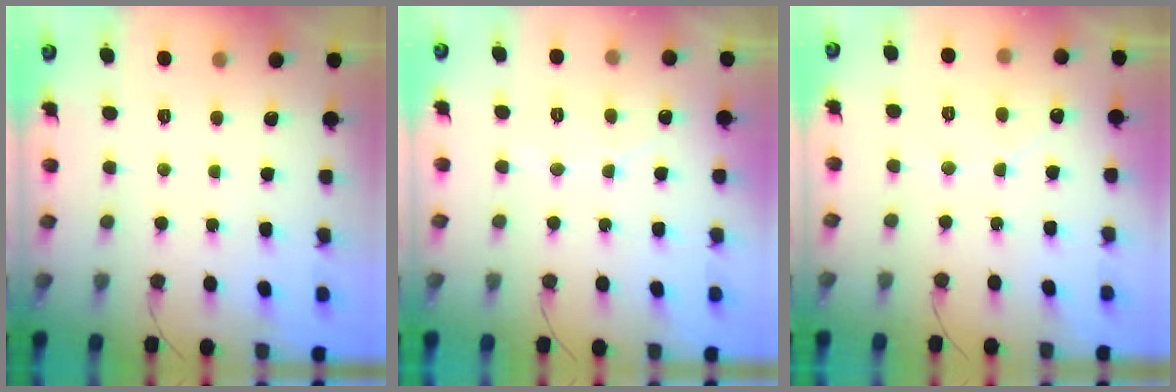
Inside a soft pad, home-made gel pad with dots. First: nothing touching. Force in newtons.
{"total": 4.9, "press": 4.9, "slide": 0.5}
{"total": 4.6, "press": 4.6, "slide": 0.4}